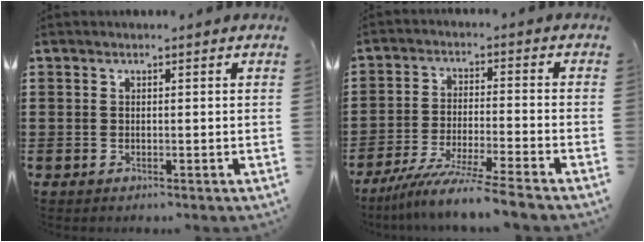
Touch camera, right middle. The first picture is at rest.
{"total": 7.8, "force": [-6.9, -0.9, 3.6], "torque": [-0.068, -0.016, -0.132]}